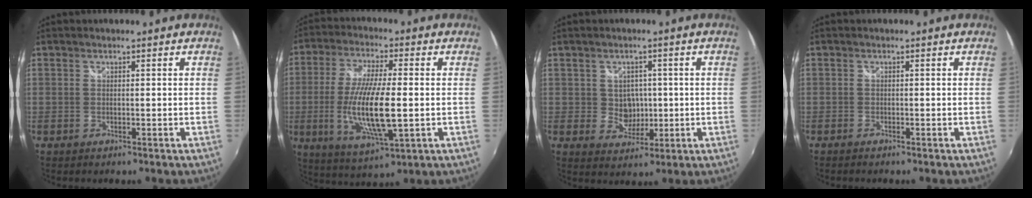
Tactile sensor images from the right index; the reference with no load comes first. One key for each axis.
{"total": 15.2, "fx": -2.0, "fy": 3.6, "fz": 14.6, "tx": -0.286, "ty": -0.017, "tz": -0.034}
{"total": 4.7, "fx": 0.2, "fy": 4.3, "fz": 1.7, "tx": -0.032, "ty": 0.006, "tz": 0.009}
{"total": 0.9, "fx": -0.8, "fy": 0.3, "fz": 0.2, "tx": -0.008, "ty": -0.004, "tz": -0.017}